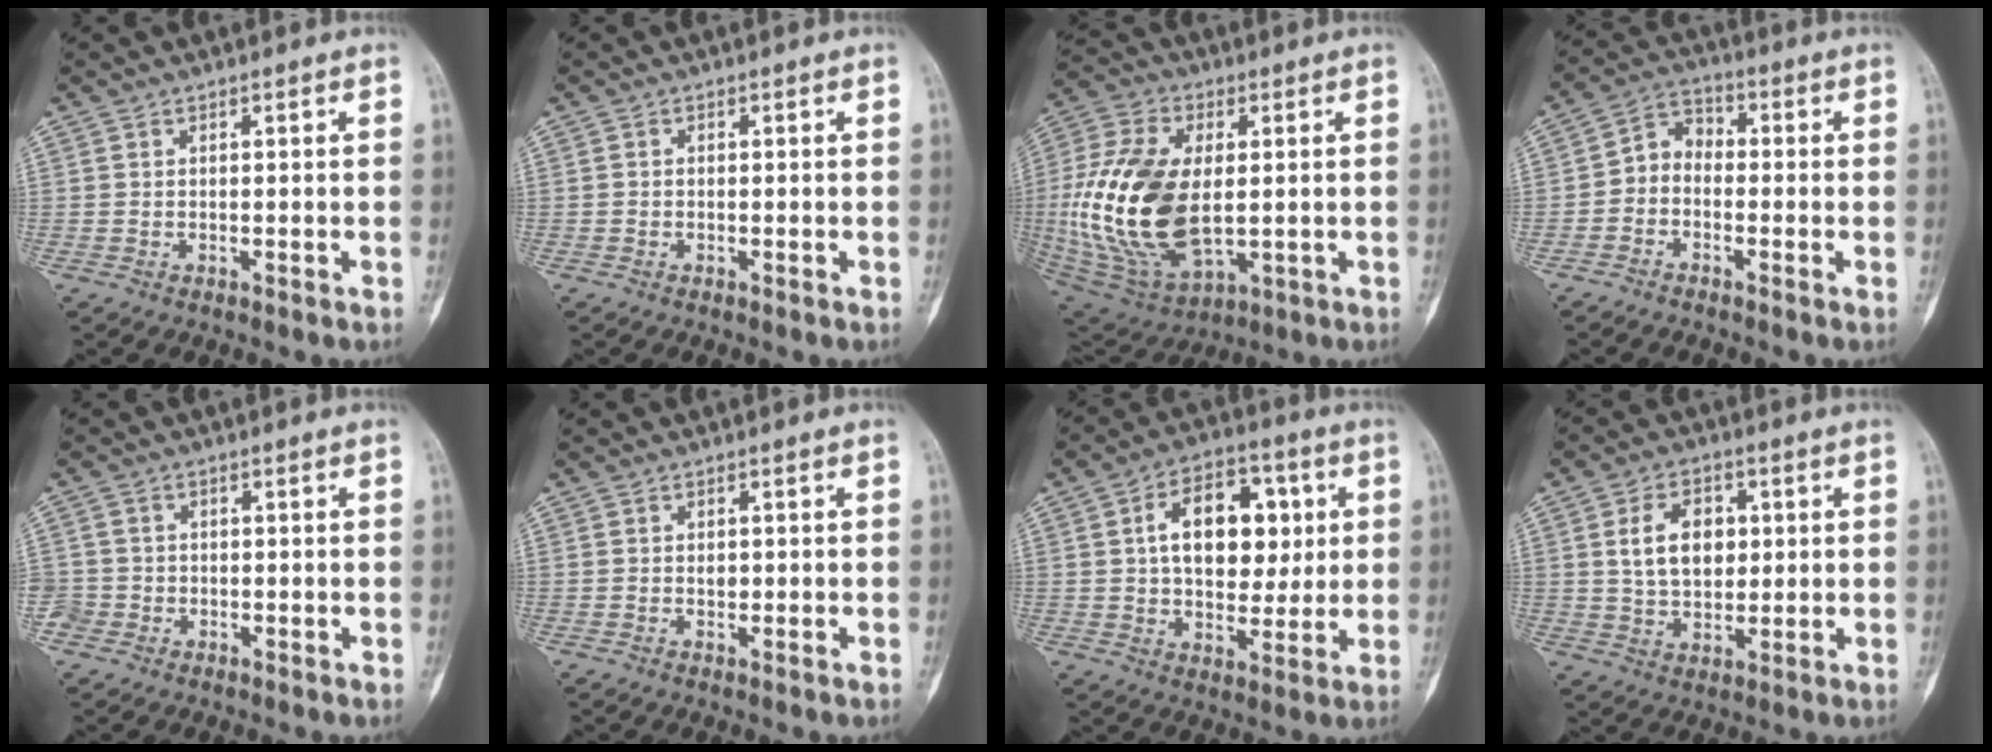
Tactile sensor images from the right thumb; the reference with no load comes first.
{"total": 0.0}
{"total": 23.3, "force": [0.1, 13.2, 19.2], "torque": [-0.396, -0.011, 0.016]}
{"total": 5.3, "force": [-1.6, 4.1, 3.0], "torque": [-0.034, 0.027, -0.047]}
{"total": 3.1, "force": [-1.1, 2.9, 0.1], "torque": [0.014, 0.012, -0.026]}
{"total": 1.1, "force": [-0.1, 0.7, 0.8], "torque": [-0.012, 0.001, -0.001]}
{"total": 15.8, "force": [3.2, 10.1, 11.7], "torque": [-0.136, 0.008, 0.048]}
{"total": 9.5, "force": [1.8, 6.4, 6.7], "torque": [-0.092, -0.003, 0.036]}